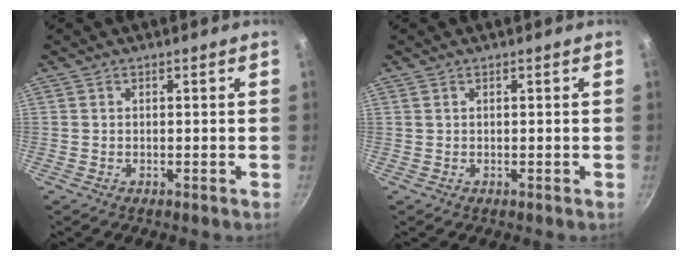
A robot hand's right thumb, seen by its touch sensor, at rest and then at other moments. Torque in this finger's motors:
{"motor_torque": [0.26, 0.75, 0.44, -0.09, -0.05]}